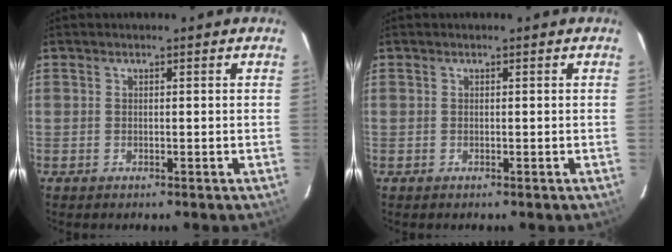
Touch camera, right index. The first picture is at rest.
{"total": 0.0}